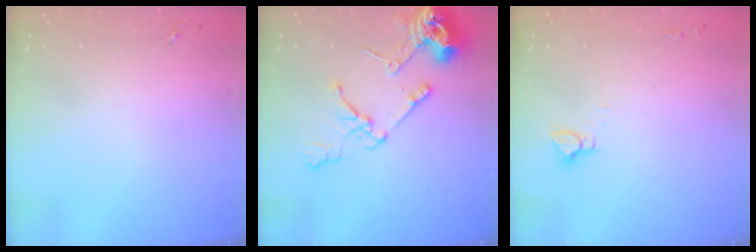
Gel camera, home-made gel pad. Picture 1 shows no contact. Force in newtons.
{"total": 15.7, "press": 15.6, "slide": 2.0}
{"total": 3.3, "press": 3.3, "slide": 0.2}